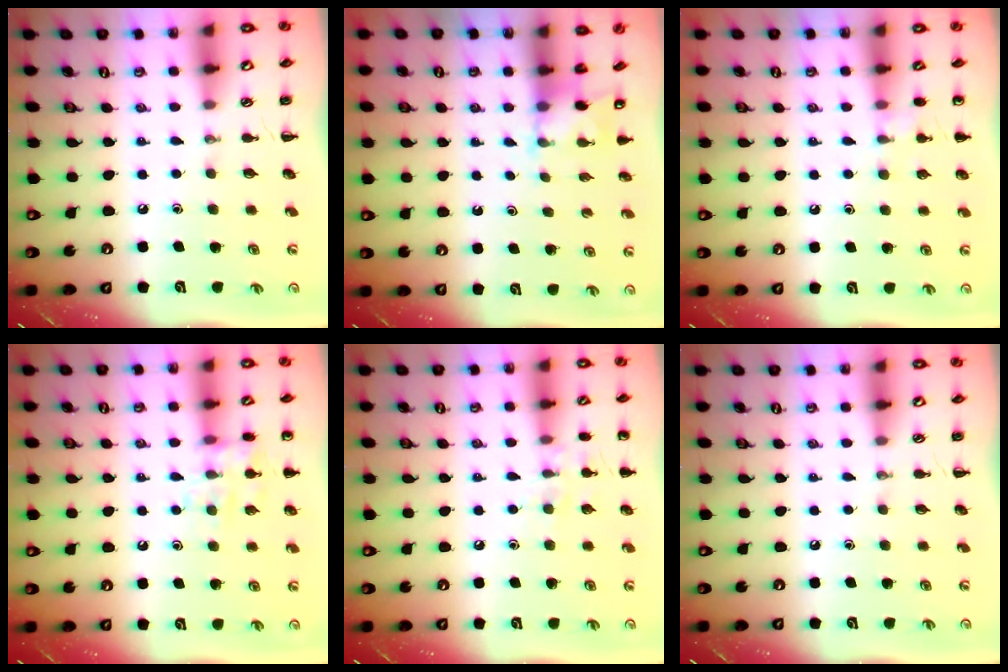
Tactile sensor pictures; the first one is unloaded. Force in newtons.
{"total": 4.0, "press": 3.8, "slide": 1.2}
{"total": 6.3, "press": 6.1, "slide": 1.6}
{"total": 10.1, "press": 10.1, "slide": 0.6}
{"total": 8.1, "press": 7.8, "slide": 2.1}
{"total": 0.0}